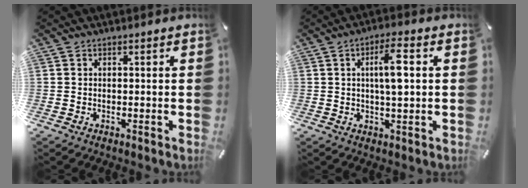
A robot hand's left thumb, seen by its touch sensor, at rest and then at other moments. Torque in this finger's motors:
{"motor_torque": [1.42, 1.52, 1.01, -0.05, 0.05]}